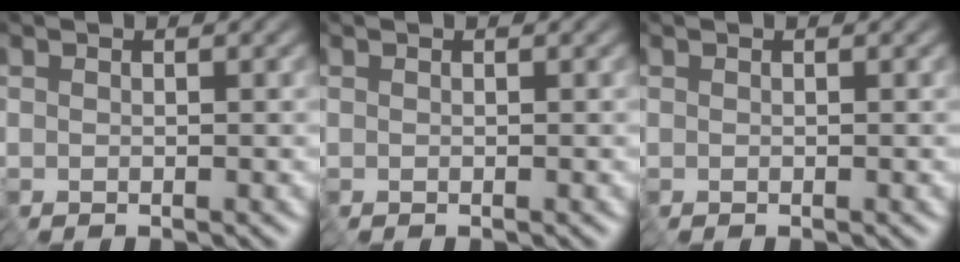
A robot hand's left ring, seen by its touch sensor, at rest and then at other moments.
{"total": 0.0}
{"total": 0.0}